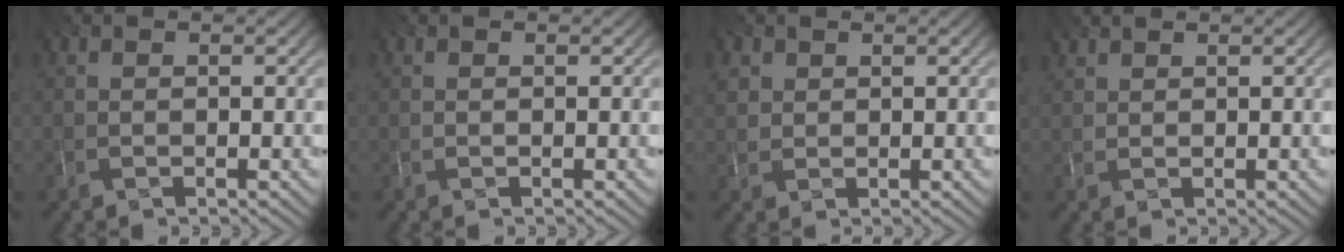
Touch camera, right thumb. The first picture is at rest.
{"total": 0.0}
{"total": 1.9, "force": [1.0, 1.6, 0.3], "torque": [-0.015, -0.005, 0.021]}
{"total": 1.6, "force": [1.4, 0.6, 0.2], "torque": [-0.007, -0.002, 0.029]}